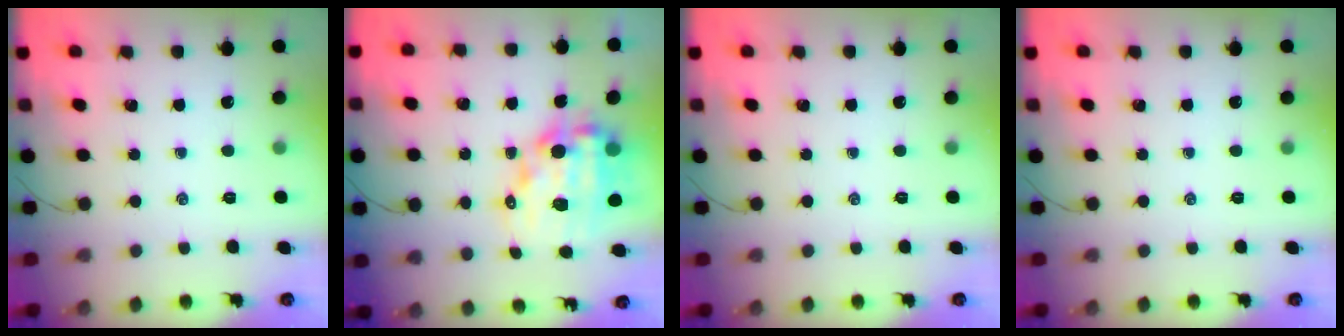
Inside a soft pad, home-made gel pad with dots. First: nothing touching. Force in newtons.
{"total": 15.0, "press": 14.6, "slide": 3.4}
{"total": 0.0}
{"total": 0.0}